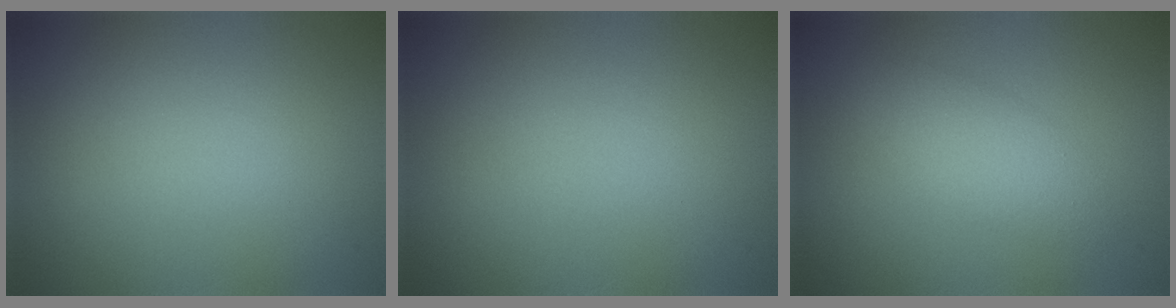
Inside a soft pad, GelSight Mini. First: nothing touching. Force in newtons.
{"total": 0.0}
{"total": 2.6, "press": 2.6, "slide": 0.1}